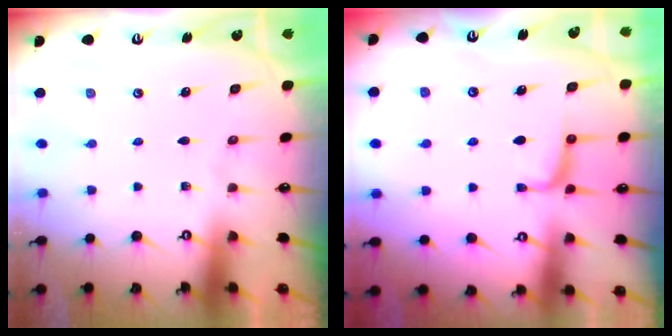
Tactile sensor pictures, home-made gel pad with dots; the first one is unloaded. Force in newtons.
{"total": 1.0, "press": 0.8, "slide": 0.7}